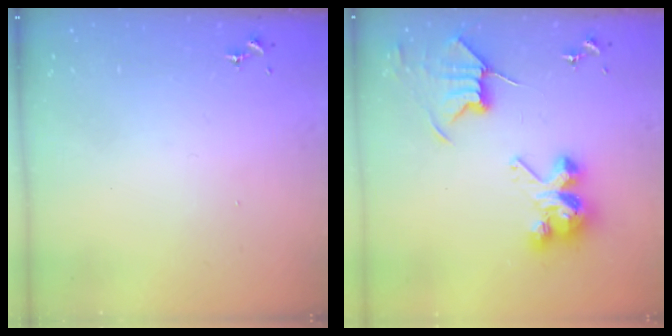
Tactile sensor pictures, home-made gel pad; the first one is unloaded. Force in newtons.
{"total": 9.4, "press": 9.4, "slide": 0.8}